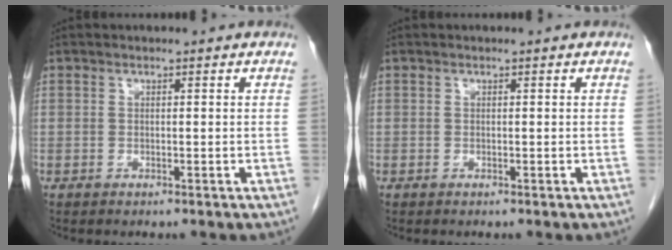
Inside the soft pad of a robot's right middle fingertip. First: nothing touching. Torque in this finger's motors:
{"motor_torque": [-0.30, 0.09, 0.03, 0.00]}